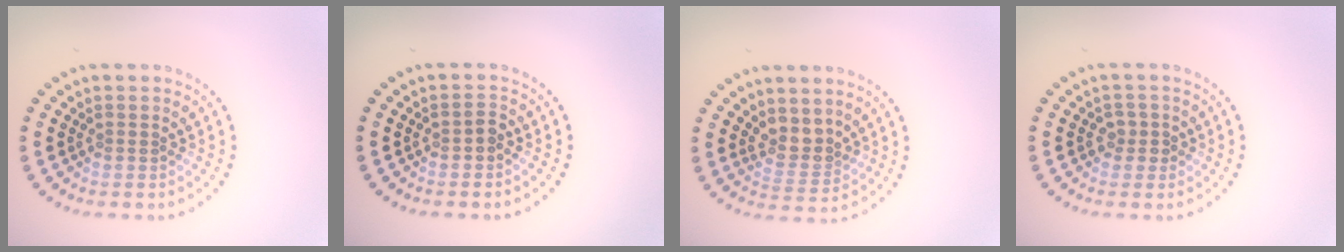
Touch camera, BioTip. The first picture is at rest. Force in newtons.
{"total": 1.1, "press": 1.0, "slide": 0.3}
{"total": 2.5, "press": 2.0, "slide": 1.5}
{"total": 1.4, "press": 1.3, "slide": 0.7}